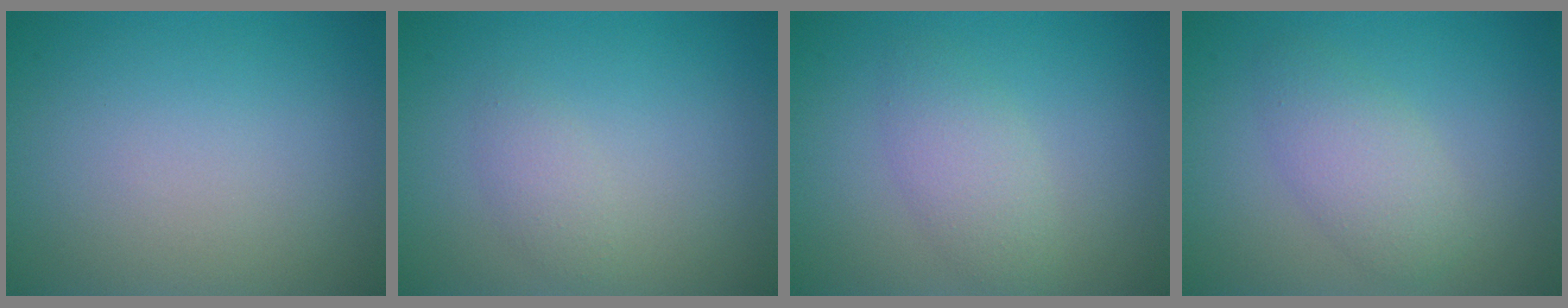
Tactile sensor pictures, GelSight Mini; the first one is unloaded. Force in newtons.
{"total": 1.3, "press": 1.3, "slide": 0.0}
{"total": 2.7, "press": 2.6, "slide": 0.0}
{"total": 3.0, "press": 3.0, "slide": 0.1}